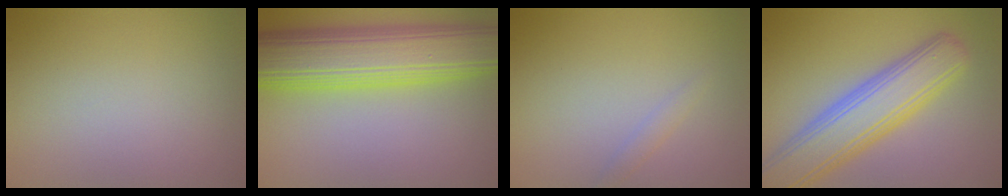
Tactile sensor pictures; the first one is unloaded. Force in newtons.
{"total": 10.9, "press": 10.9, "slide": 0.2}
{"total": 0.9, "press": 0.9, "slide": 0.0}
{"total": 7.8, "press": 7.8, "slide": 0.4}